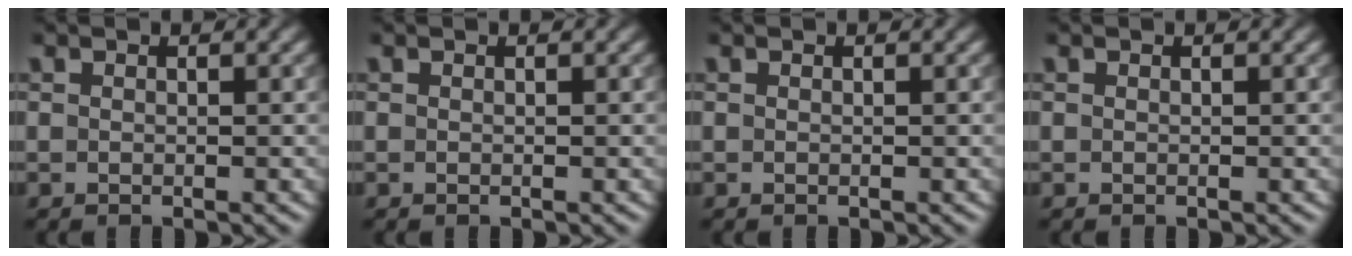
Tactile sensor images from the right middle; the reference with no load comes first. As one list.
[{"total": 0.0}, {"total": 0.0}, {"total": 0.0}]